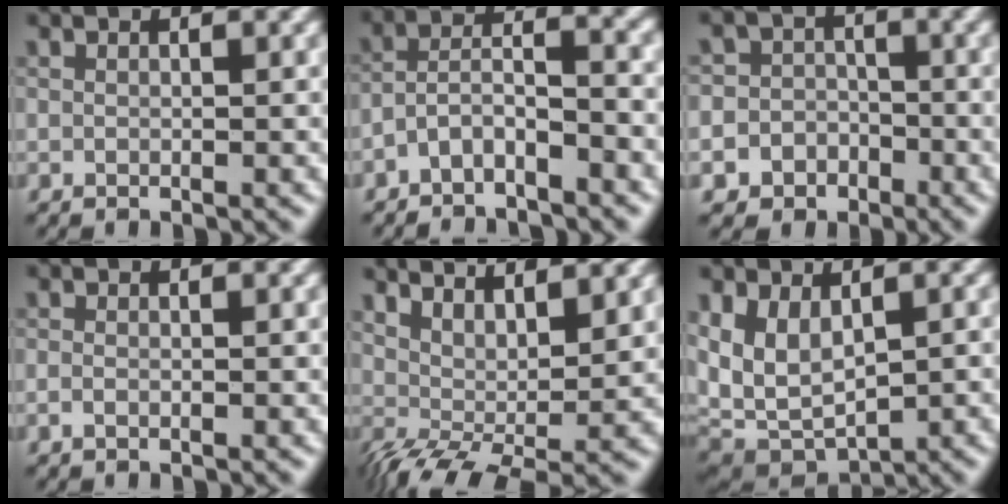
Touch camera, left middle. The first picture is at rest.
{"total": 3.6, "force": [-2.3, 1.3, 2.5], "torque": [-0.048, 0.011, -0.051]}
{"total": 6.9, "force": [-3.3, 6.1, 0.5], "torque": [0.006, -0.003, -0.070]}
{"total": 0.7, "force": [-0.3, 0.3, 0.5], "torque": [-0.012, -0.002, -0.007]}
{"total": 5.9, "force": [2.3, 2.2, 5.0], "torque": [-0.081, 0.000, 0.042]}
{"total": 7.2, "force": [0.1, 4.6, 5.6], "torque": [-0.123, -0.019, 0.009]}